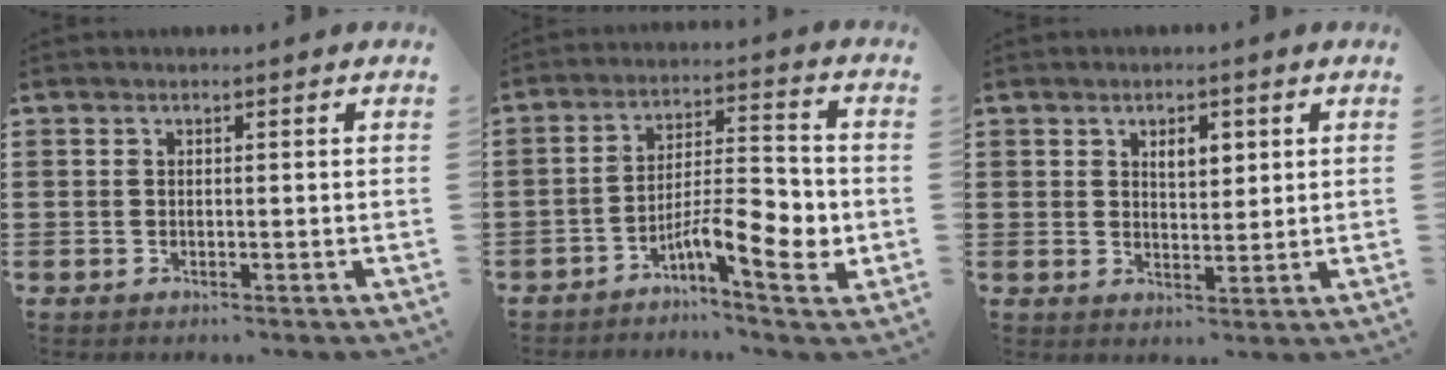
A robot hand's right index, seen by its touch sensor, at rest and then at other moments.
{"total": 9.3, "force": [-3.7, 2.5, 8.1], "torque": [-0.132, -0.002, -0.065]}
{"total": 3.5, "force": [1.5, 1.9, 2.6], "torque": [-0.040, 0.003, 0.021]}